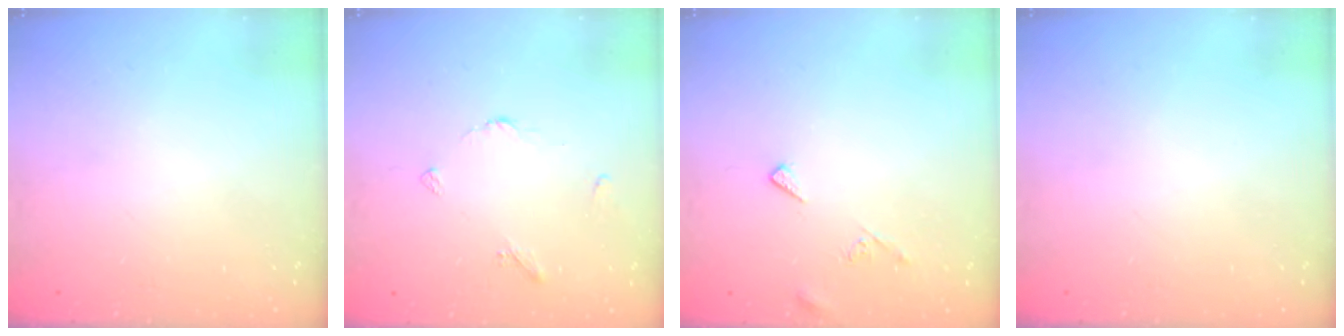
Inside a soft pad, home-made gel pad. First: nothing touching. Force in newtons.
{"total": 3.4, "press": 3.3, "slide": 0.5}
{"total": 5.8, "press": 5.8, "slide": 0.5}
{"total": 0.0}